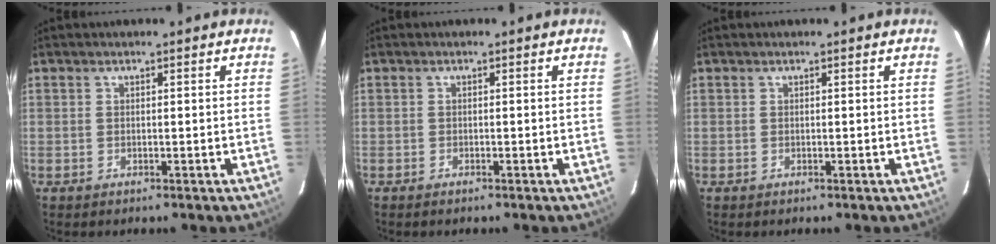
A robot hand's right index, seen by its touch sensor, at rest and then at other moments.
{"total": 0.7, "force": [-0.6, 0.2, 0.2], "torque": [-0.006, -0.001, -0.012]}
{"total": 0.0}